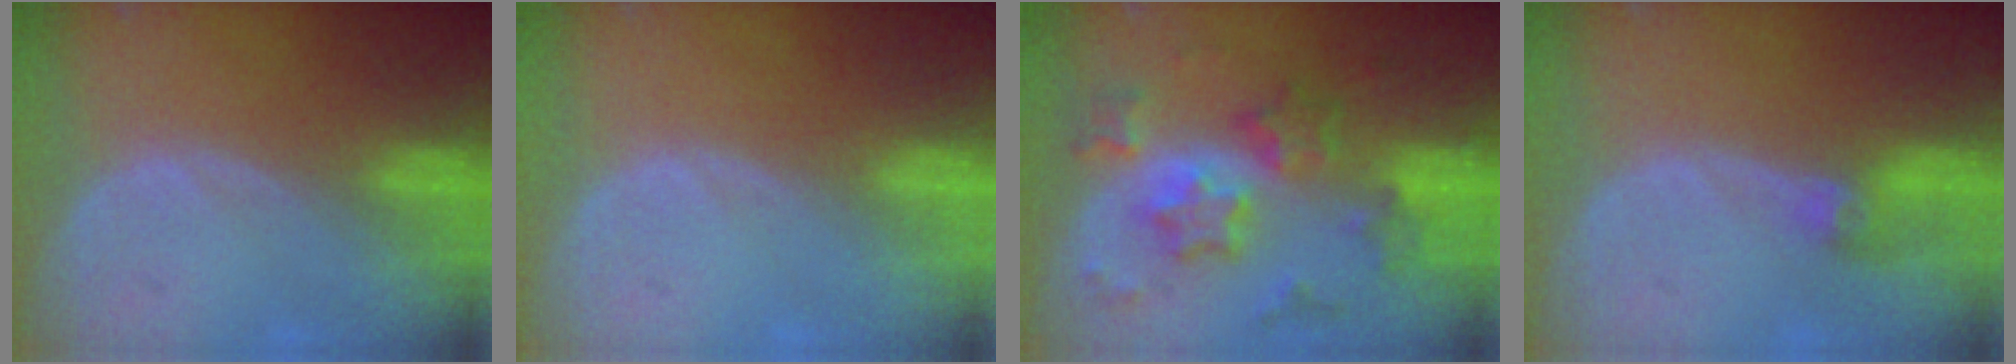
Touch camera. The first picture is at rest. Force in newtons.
{"total": 0.0}
{"total": 9.4, "press": 9.4, "slide": 0.8}
{"total": 2.9, "press": 2.6, "slide": 1.4}